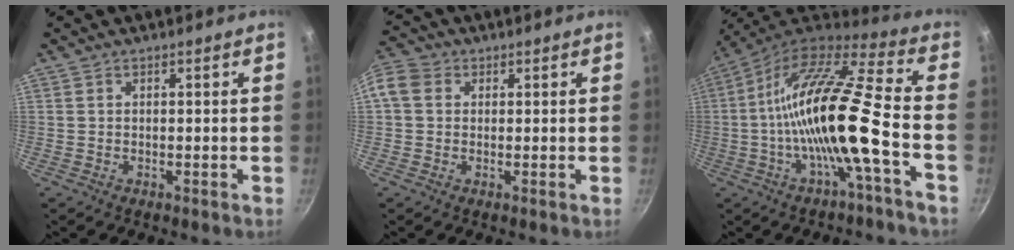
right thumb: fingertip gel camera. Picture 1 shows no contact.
{"total": 8.5, "force": [1.6, 7.1, 4.3], "torque": [-0.098, 0.021, 0.015]}
{"total": 19.3, "force": [-4.5, 3.1, 18.5], "torque": [-0.323, 0.033, -0.098]}